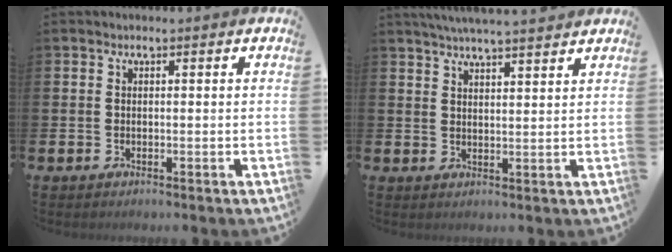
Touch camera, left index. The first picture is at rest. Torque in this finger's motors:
{"motor_torque": [0.90, -1.24, 0.50, 0.13]}